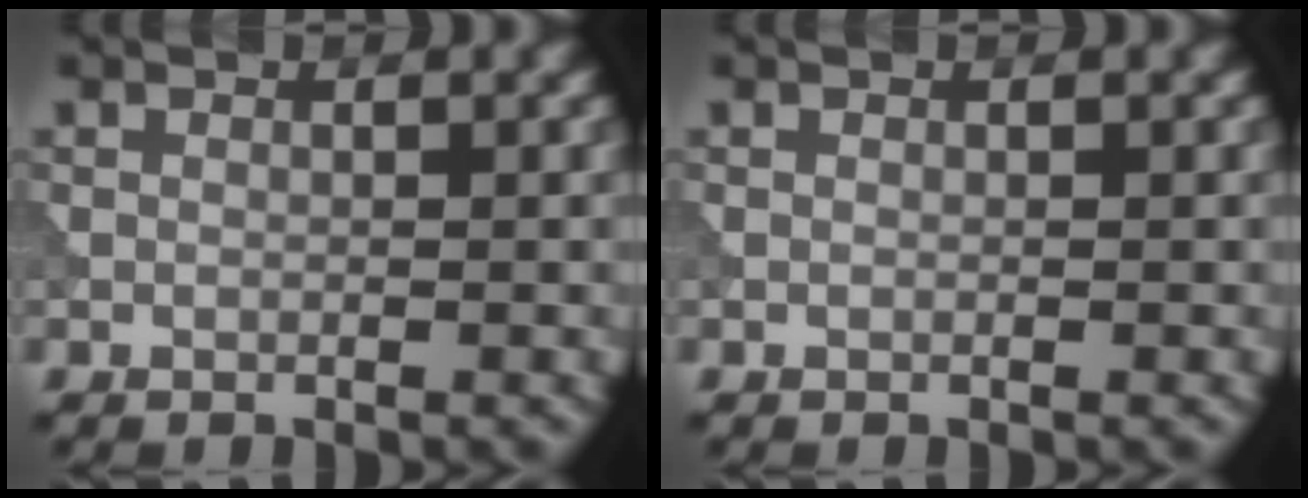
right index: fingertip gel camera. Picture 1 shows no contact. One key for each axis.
{"total": 0.0}